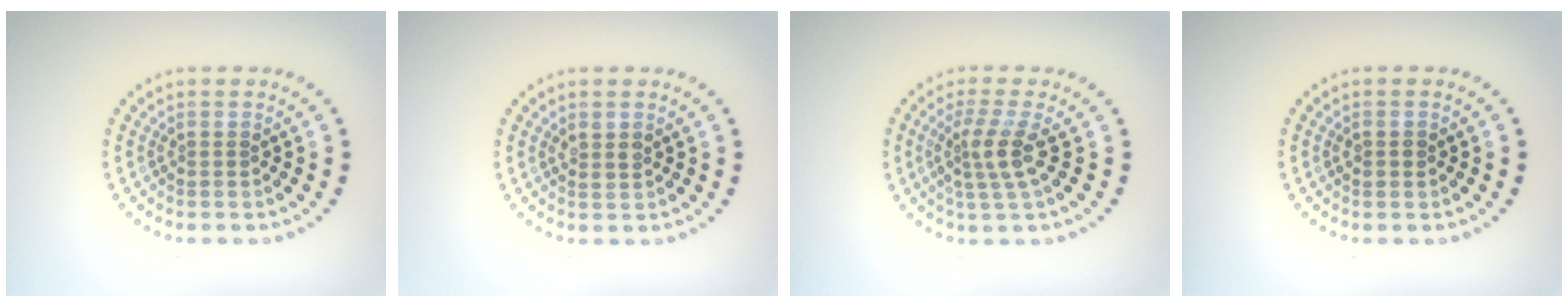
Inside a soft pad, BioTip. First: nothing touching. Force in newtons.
{"total": 1.0, "press": 0.9, "slide": 0.5}
{"total": 2.8, "press": 2.1, "slide": 1.9}
{"total": 1.0, "press": 1.0, "slide": 0.1}